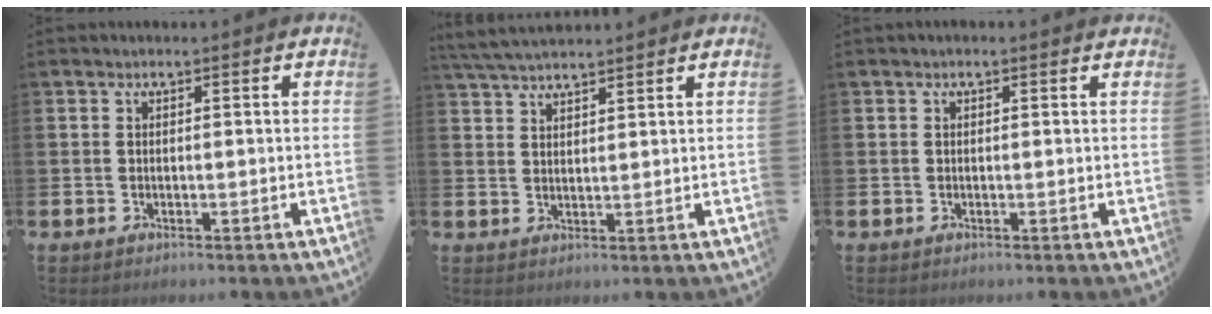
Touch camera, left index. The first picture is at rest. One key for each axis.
{"total": 4.0, "fx": 3.8, "fy": 0.6, "fz": 1.0, "tx": -0.025, "ty": -0.015, "tz": 0.070}
{"total": 0.0}